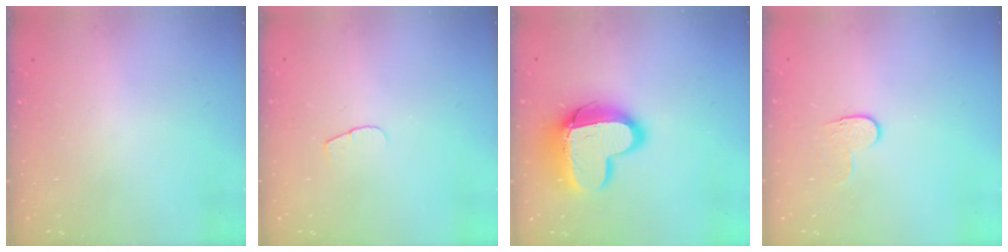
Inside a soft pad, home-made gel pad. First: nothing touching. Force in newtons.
{"total": 3.7, "press": 3.7, "slide": 0.4}
{"total": 16.2, "press": 16.2, "slide": 1.4}
{"total": 4.2, "press": 4.2, "slide": 0.5}